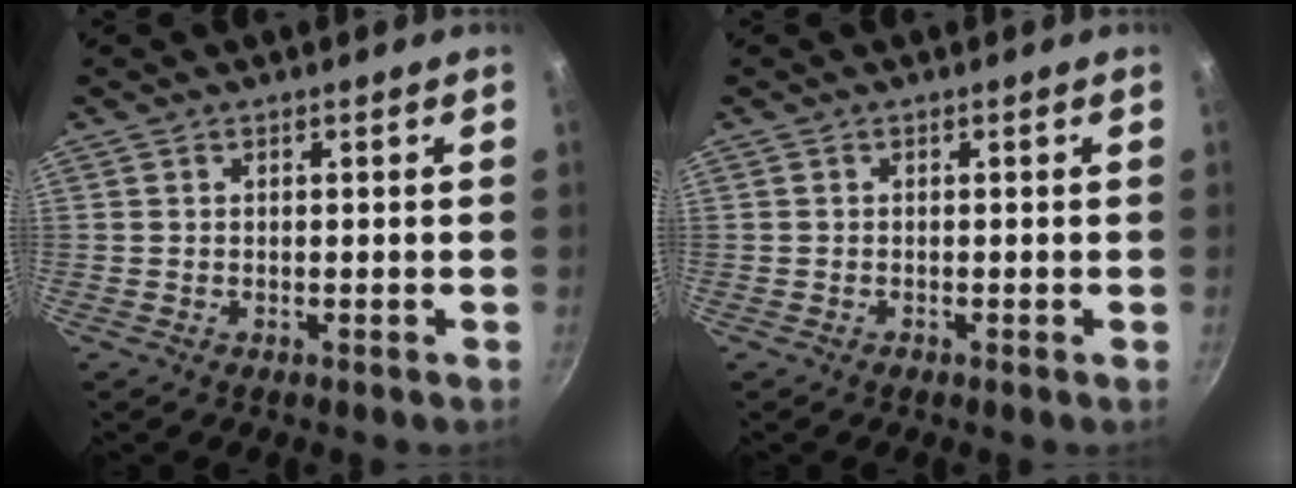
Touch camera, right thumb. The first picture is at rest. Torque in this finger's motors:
{"motor_torque": [0.02, -0.07, 0.17, 0.00, 0.00]}